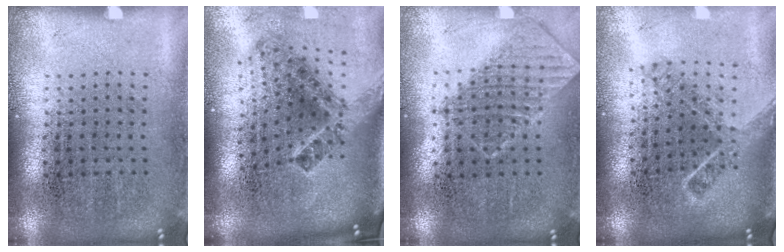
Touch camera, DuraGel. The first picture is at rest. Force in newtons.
{"total": 2.5, "press": 1.5, "slide": 2.0}
{"total": 0.8, "press": 0.8, "slide": 0.1}
{"total": 1.7, "press": 1.2, "slide": 1.1}